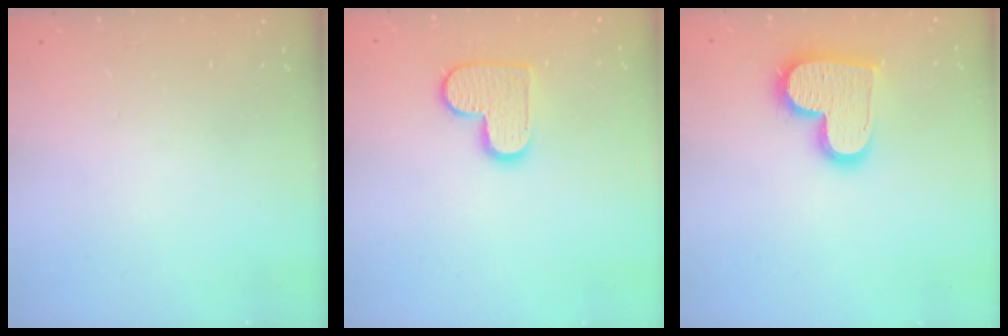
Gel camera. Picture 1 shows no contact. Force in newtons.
{"total": 11.0, "press": 11.0, "slide": 0.7}
{"total": 16.0, "press": 16.0, "slide": 1.0}